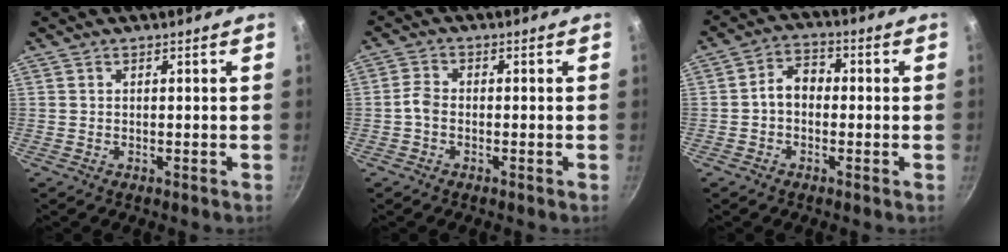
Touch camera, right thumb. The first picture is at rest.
{"total": 2.5, "force": [-1.1, 1.6, 1.7], "torque": [-0.039, 0.015, -0.029]}
{"total": 5.3, "force": [-0.7, 4.0, 3.5], "torque": [-0.040, 0.023, -0.024]}